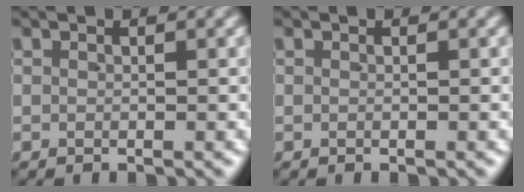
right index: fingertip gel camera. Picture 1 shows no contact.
{"total": 0.0}